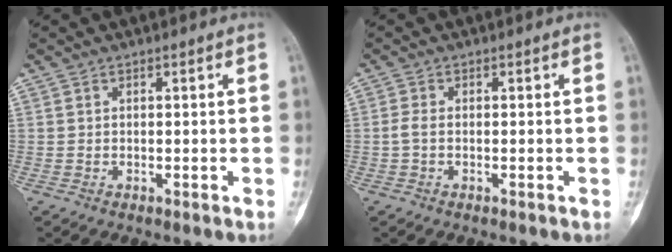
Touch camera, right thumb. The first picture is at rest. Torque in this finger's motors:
{"motor_torque": [0.41, 0.40, 1.23, -0.19, 0.15]}